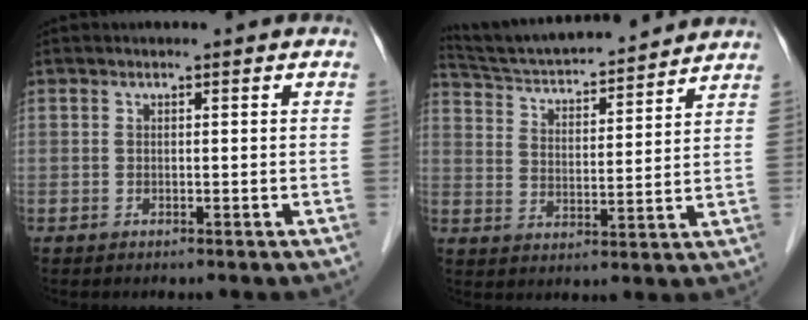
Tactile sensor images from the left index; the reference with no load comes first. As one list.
[{"total": 17.9, "force": [16.6, 1.9, 6.2], "torque": [-0.106, 0.023, 0.257]}]